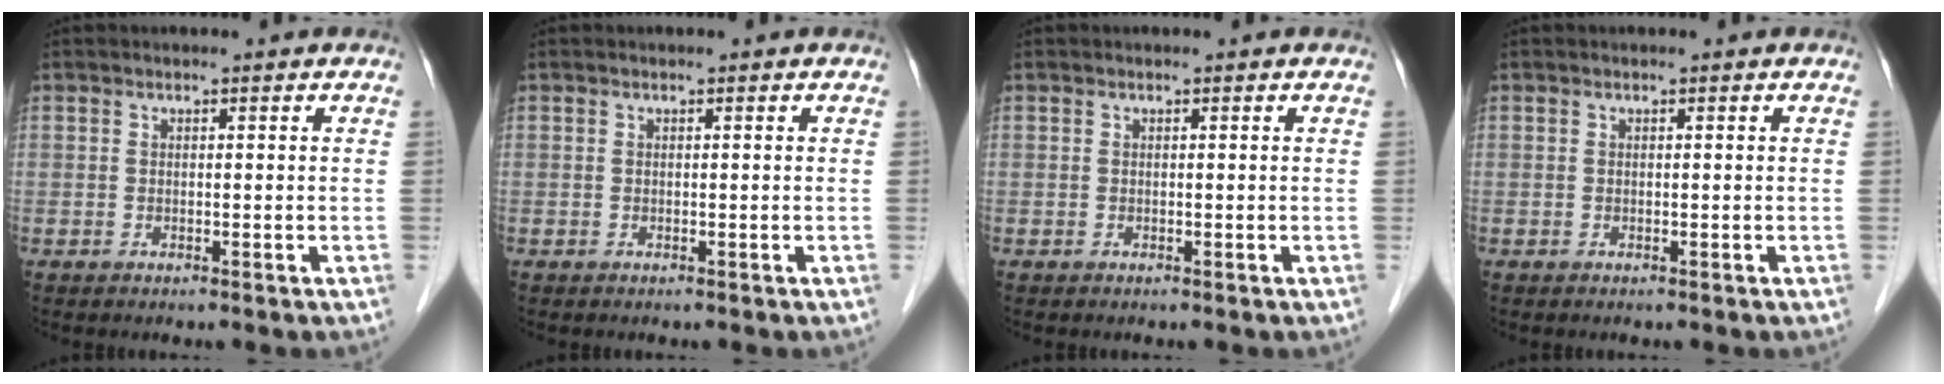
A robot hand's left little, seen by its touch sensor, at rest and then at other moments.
{"total": 0.0}
{"total": 0.0}
{"total": 0.0}